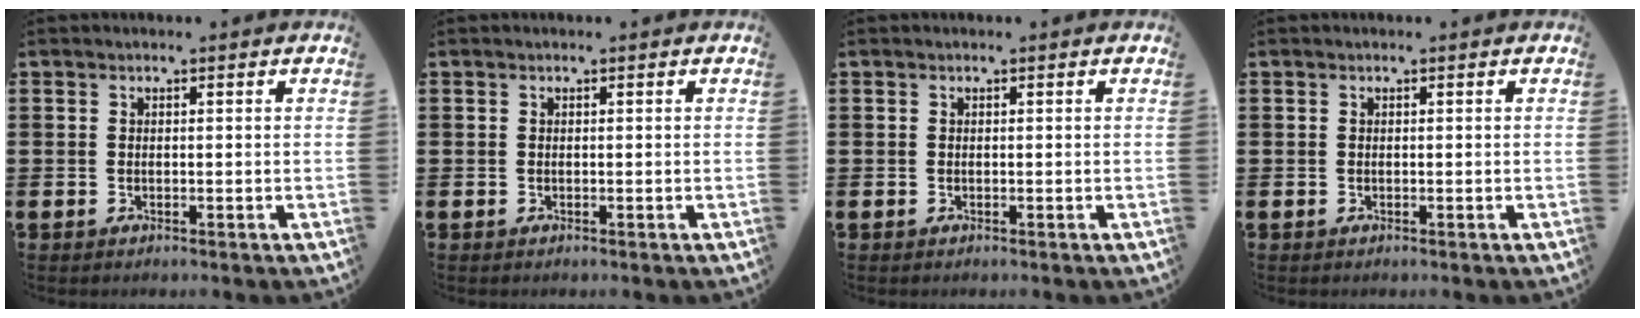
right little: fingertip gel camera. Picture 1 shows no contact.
{"total": 0.0}
{"total": 0.0}
{"total": 0.0}